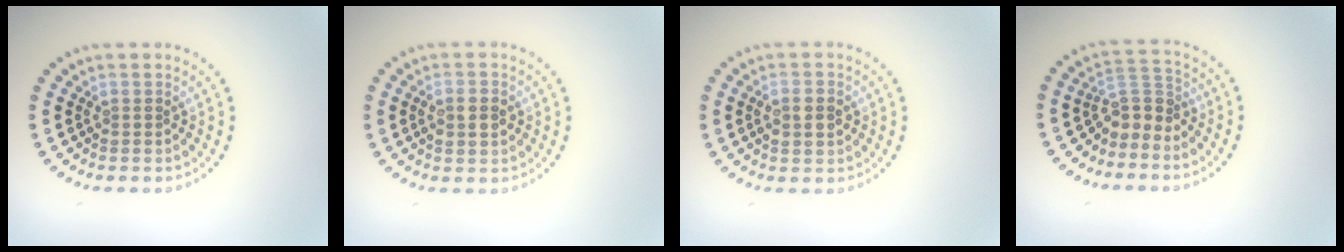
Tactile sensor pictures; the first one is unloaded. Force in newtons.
{"total": 2.1, "press": 2.1, "slide": 0.3}
{"total": 2.1, "press": 2.1, "slide": 0.3}
{"total": 2.8, "press": 2.2, "slide": 1.7}